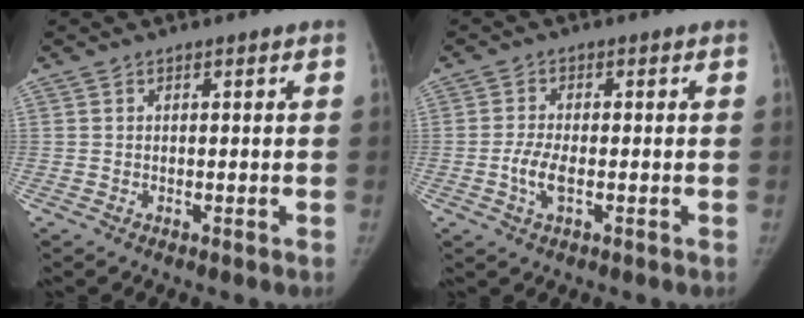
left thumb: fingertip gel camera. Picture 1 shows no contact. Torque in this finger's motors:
{"motor_torque": [-0.40, 0.46, 0.31, 0.25, 0.01]}